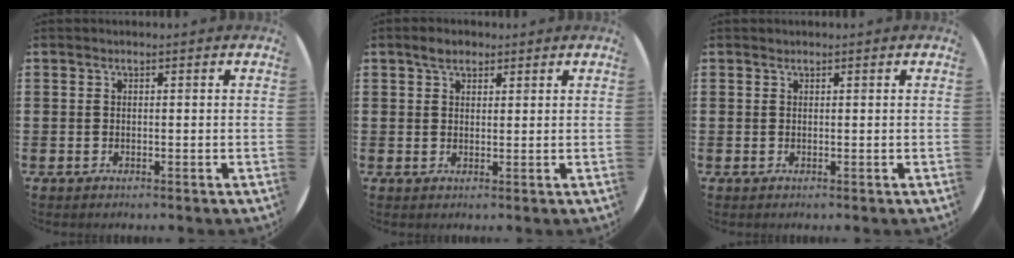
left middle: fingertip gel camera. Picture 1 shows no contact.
{"total": 2.5, "force": [1.9, 1.3, 0.9], "torque": [-0.005, 0.000, 0.032]}
{"total": 0.0}